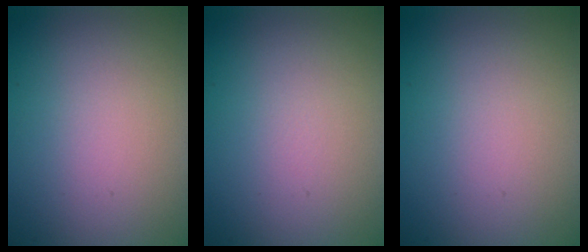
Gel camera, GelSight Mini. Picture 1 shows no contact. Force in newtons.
{"total": 0.0}
{"total": 0.0}